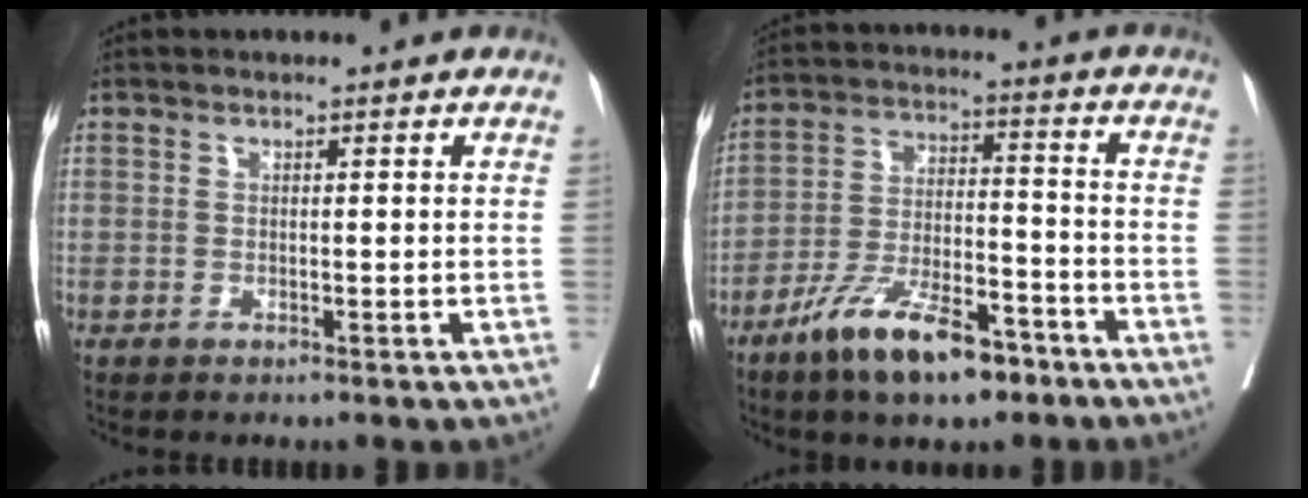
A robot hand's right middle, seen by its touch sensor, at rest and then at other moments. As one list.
[{"total": 11.9, "force": [-8.0, 3.7, 8.0], "torque": [-0.148, -0.004, -0.145]}]